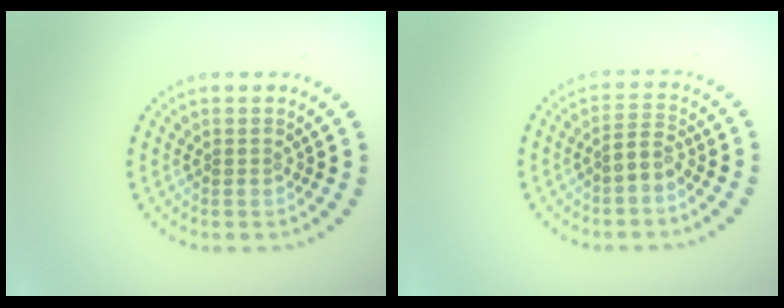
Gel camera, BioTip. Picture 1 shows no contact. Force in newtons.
{"total": 1.6, "press": 1.3, "slide": 0.9}